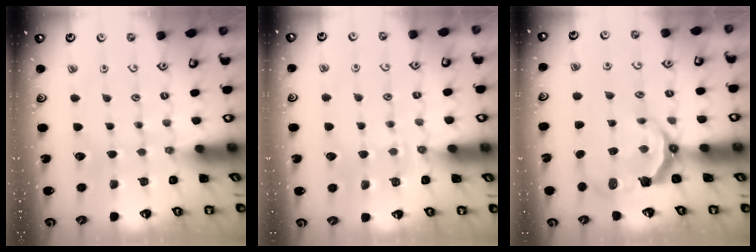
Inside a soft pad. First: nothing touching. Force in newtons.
{"total": 4.1, "press": 4.0, "slide": 0.9}
{"total": 7.0, "press": 5.3, "slide": 4.5}